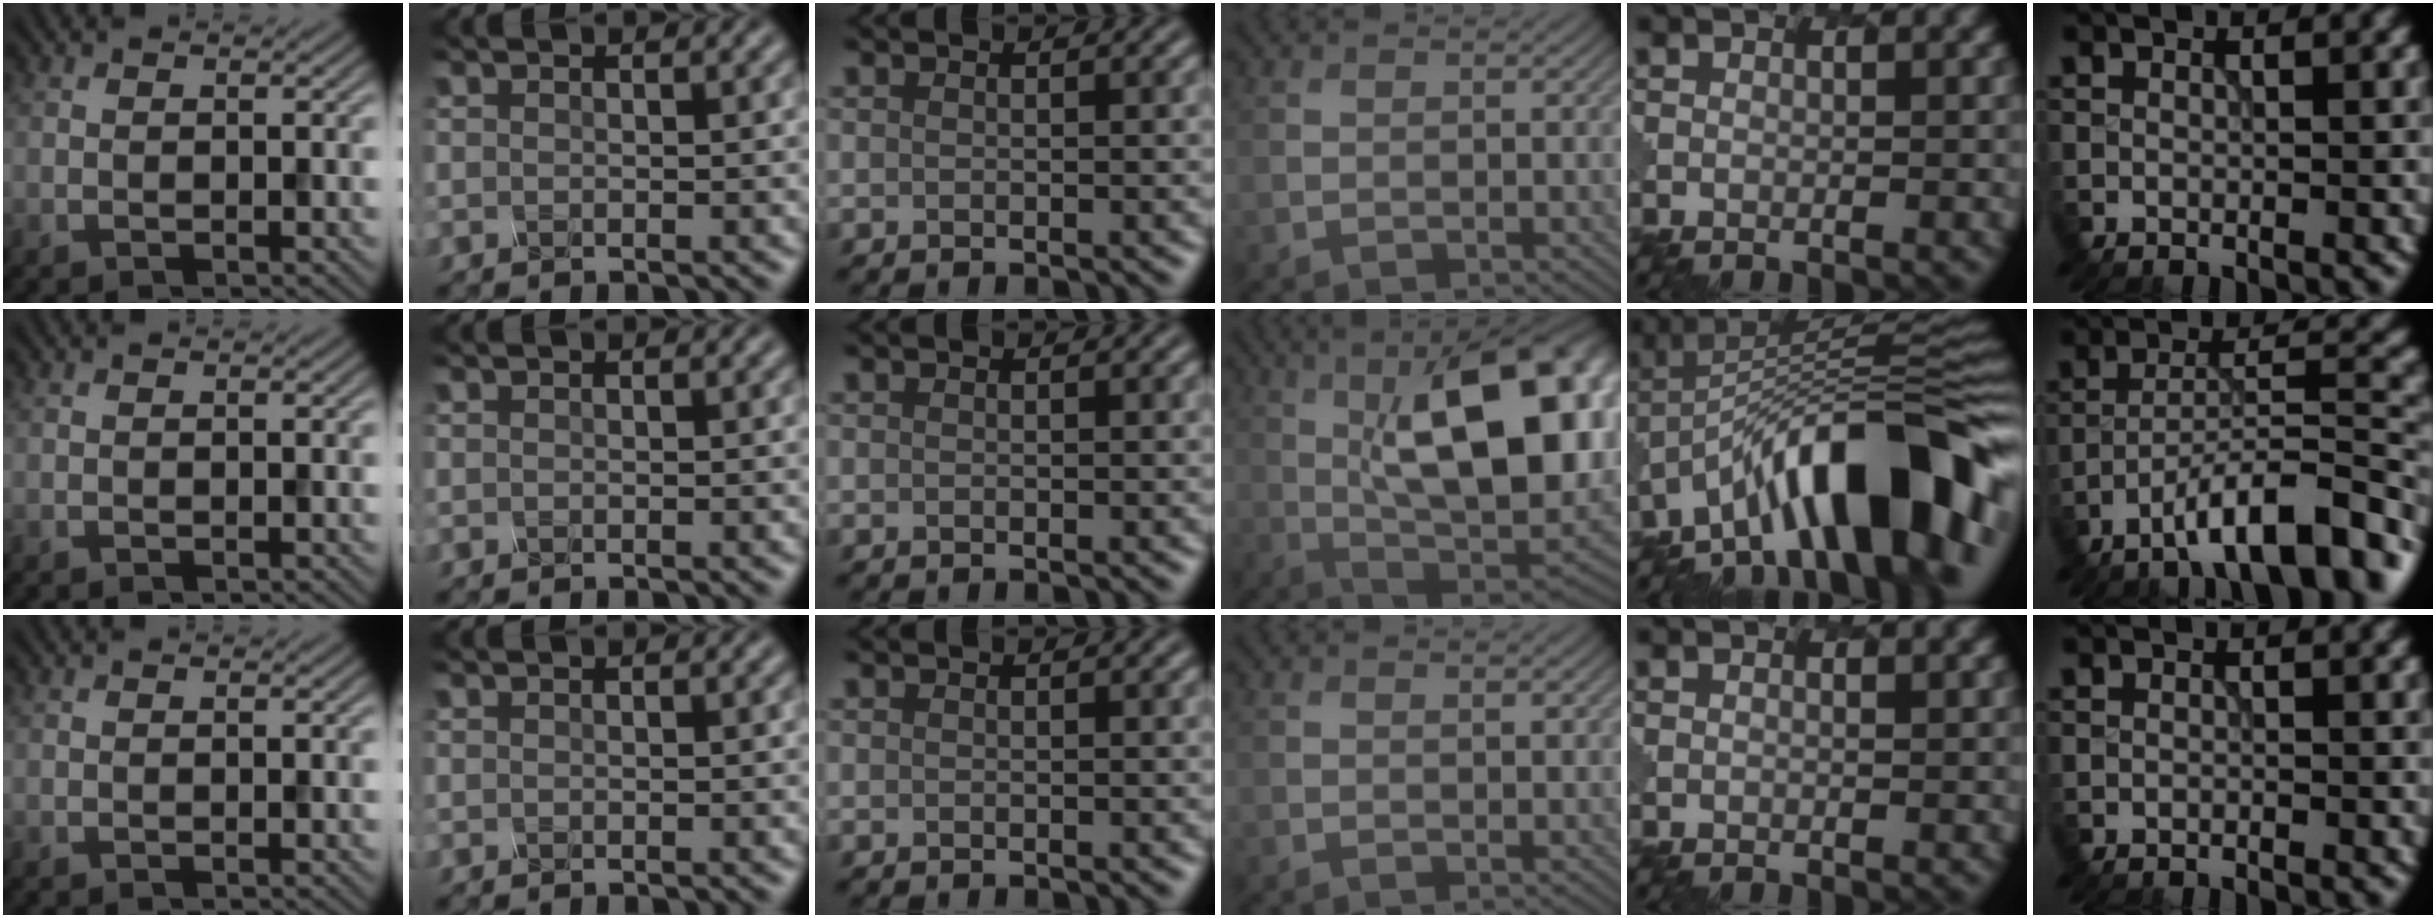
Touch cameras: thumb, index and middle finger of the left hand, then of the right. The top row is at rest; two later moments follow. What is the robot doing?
{"motion": "shake", "object": "salt shaker"}